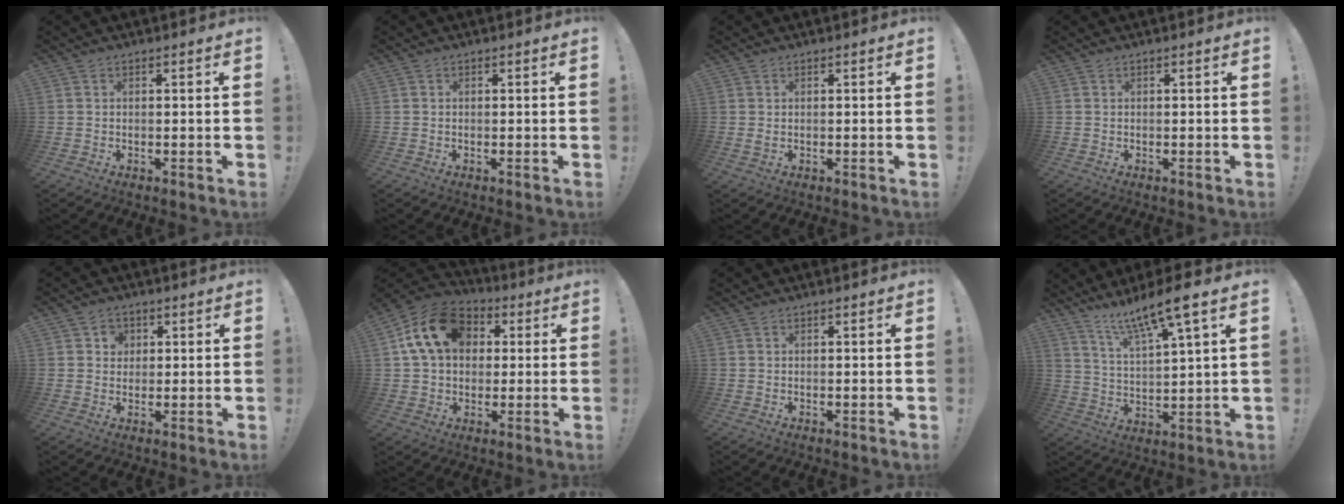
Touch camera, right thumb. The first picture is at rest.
{"total": 0.0}
{"total": 0.5, "force": [0.2, 0.1, 0.5], "torque": [-0.007, -0.002, 0.003]}
{"total": 0.0}
{"total": 3.8, "force": [1.3, 3.5, 1.1], "torque": [-0.012, -0.002, 0.021]}
{"total": 16.8, "force": [4.8, 12.6, 10.0], "torque": [-0.160, 0.006, 0.095]}
{"total": 0.0}
{"total": 11.8, "force": [9.1, 0.8, 7.5], "torque": [-0.139, -0.053, 0.149]}